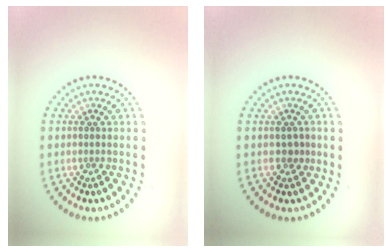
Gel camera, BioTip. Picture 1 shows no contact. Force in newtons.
{"total": 0.9, "press": 0.7, "slide": 0.5}